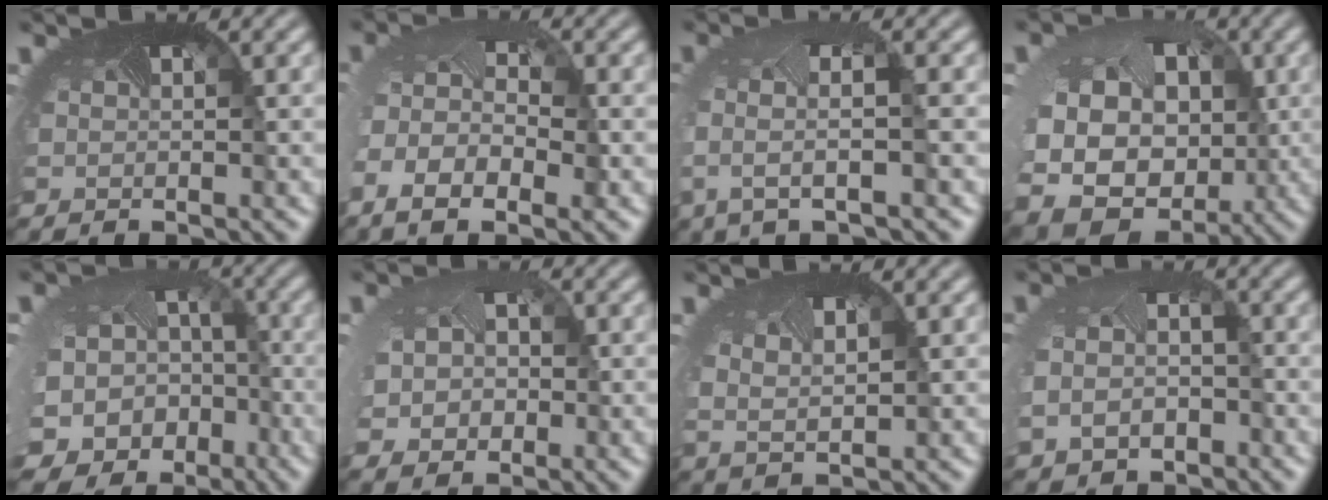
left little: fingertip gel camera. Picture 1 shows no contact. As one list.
[{"total": 5.5, "force": [-2.1, 2.9, 4.2], "torque": [-0.100, -0.023, -0.038]}, {"total": 2.5, "force": [-0.4, 0.1, 2.4], "torque": [-0.057, -0.005, -0.014]}, {"total": 15.6, "force": [0.1, 12.8, 9.0], "torque": [-0.190, -0.045, 0.005]}, {"total": 15.9, "force": [-7.2, 13.0, 5.6], "torque": [-0.149, -0.071, -0.100]}, {"total": 5.5, "force": [-0.1, 4.4, 3.2], "torque": [-0.071, -0.017, 0.006]}, {"total": 1.4, "force": [0.8, 0.5, 1.0], "torque": [-0.034, -0.010, 0.017]}, {"total": 4.0, "force": [-1.3, 3.0, 2.3], "torque": [-0.058, -0.031, -0.011]}]